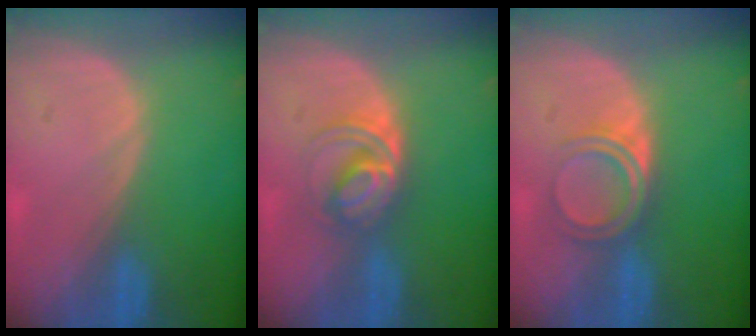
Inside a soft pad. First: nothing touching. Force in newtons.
{"total": 5.4, "press": 5.3, "slide": 1.1}
{"total": 4.8, "press": 4.2, "slide": 2.4}